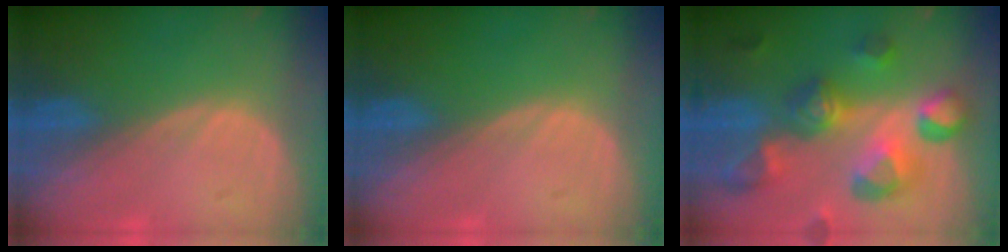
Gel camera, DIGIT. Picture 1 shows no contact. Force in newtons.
{"total": 0.0}
{"total": 11.2, "press": 10.1, "slide": 5.0}